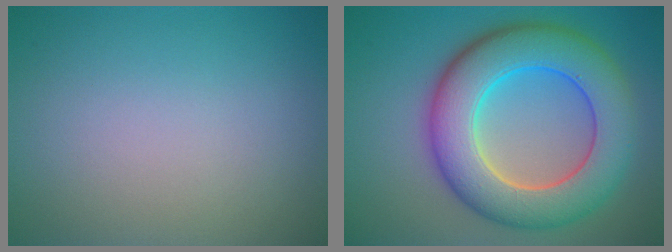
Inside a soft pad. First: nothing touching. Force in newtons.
{"total": 10.4, "press": 10.3, "slide": 0.6}